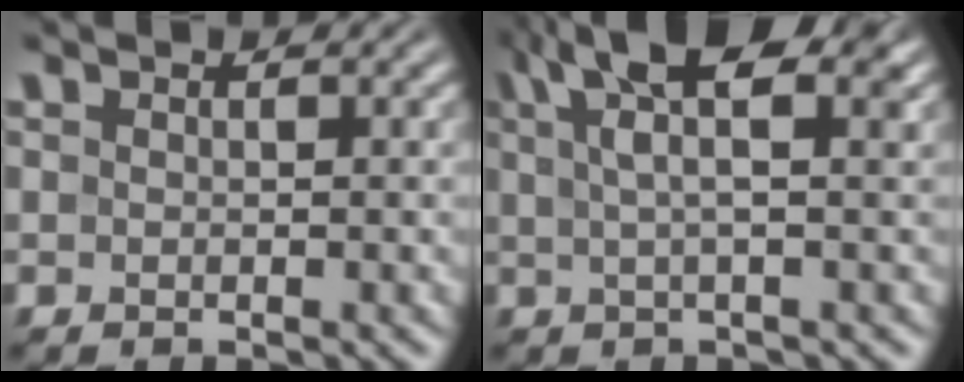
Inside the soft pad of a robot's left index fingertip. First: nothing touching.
{"total": 7.4, "force": [3.6, 2.2, 6.0], "torque": [-0.086, 0.024, 0.056]}